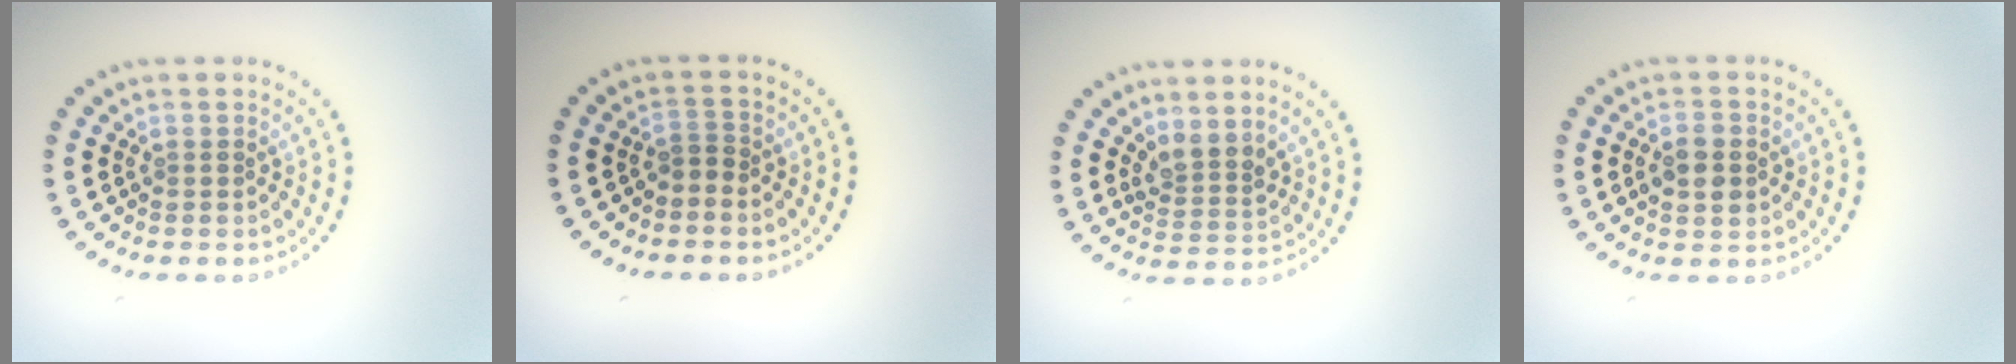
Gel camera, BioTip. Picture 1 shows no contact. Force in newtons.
{"total": 1.2, "press": 0.8, "slide": 0.9}
{"total": 2.4, "press": 1.9, "slide": 1.5}
{"total": 2.7, "press": 2.7, "slide": 0.1}